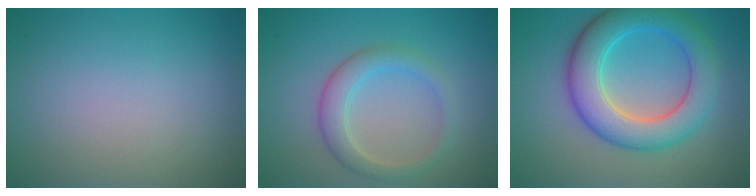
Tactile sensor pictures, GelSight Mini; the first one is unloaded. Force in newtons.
{"total": 2.8, "press": 2.8, "slide": 0.2}
{"total": 7.5, "press": 7.5, "slide": 0.3}